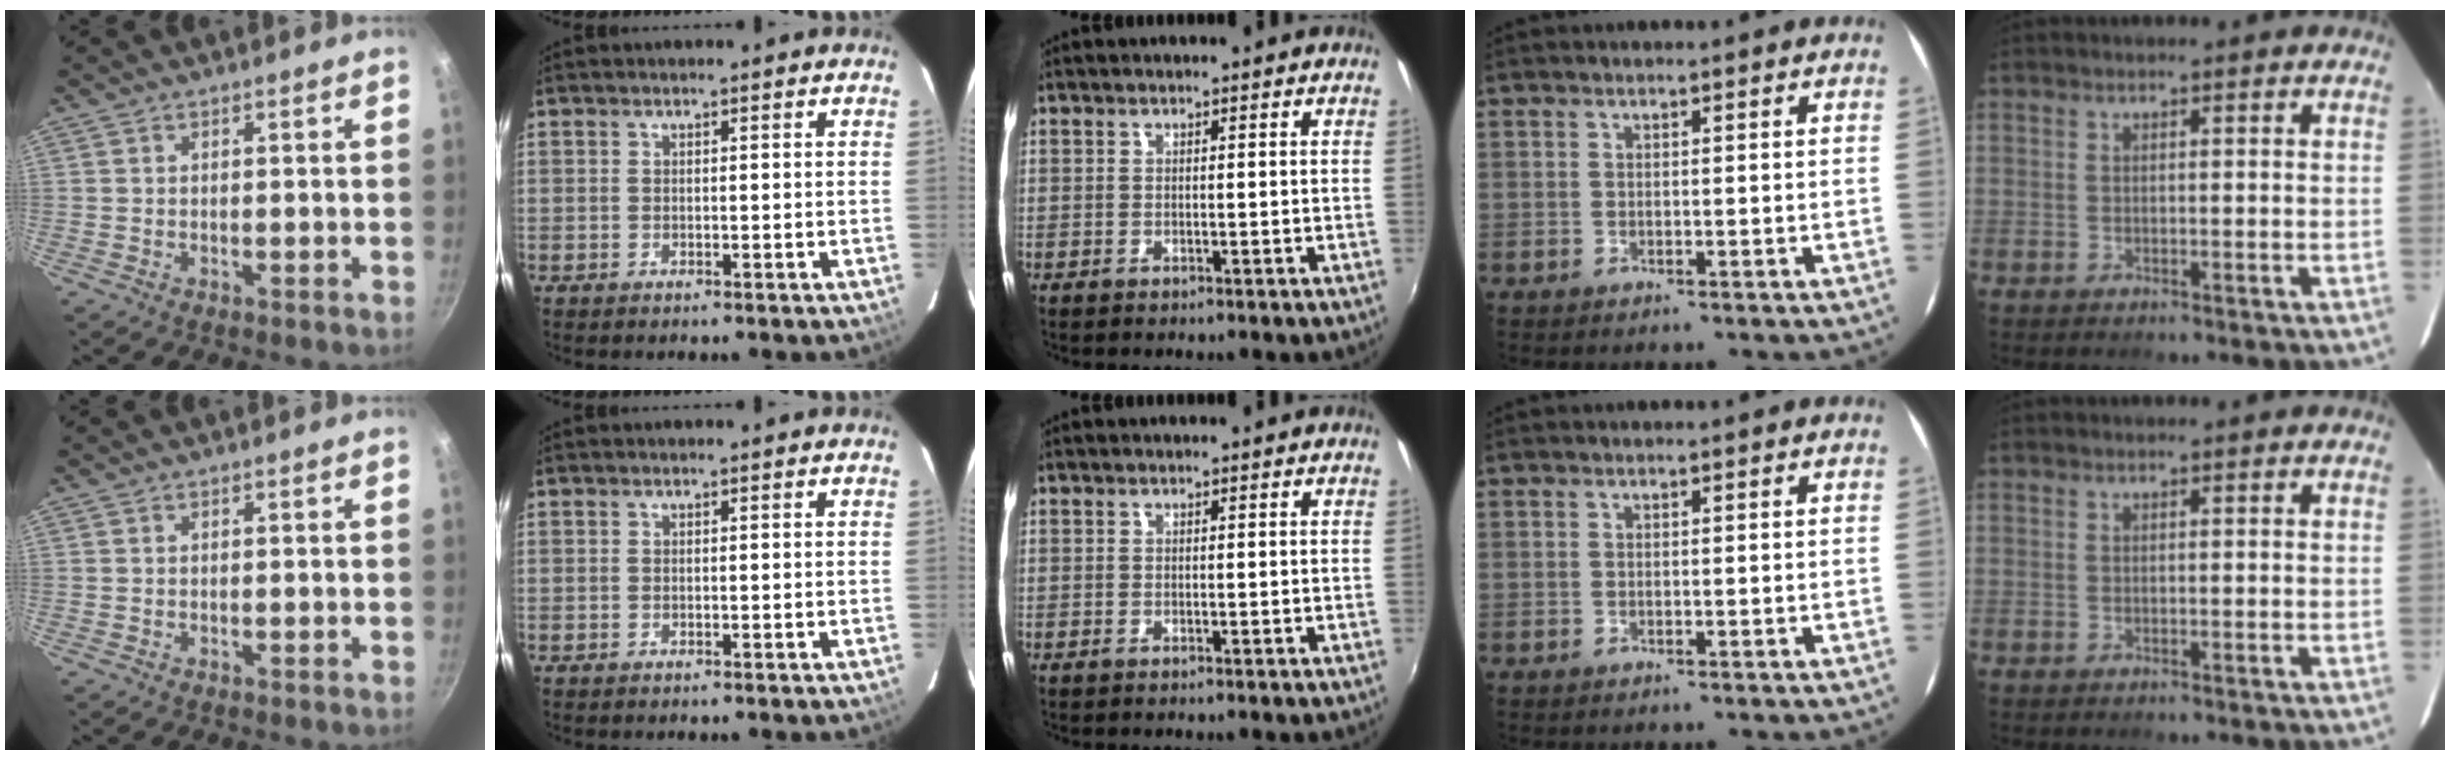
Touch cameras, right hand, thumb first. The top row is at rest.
{}